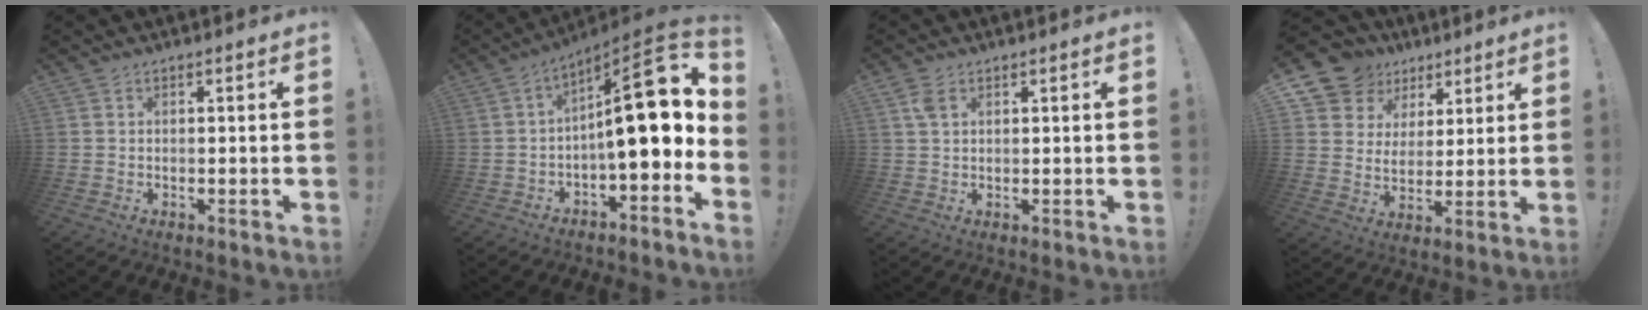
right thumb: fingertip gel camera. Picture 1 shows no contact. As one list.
[{"total": 18.1, "force": [1.3, 5.5, 17.2], "torque": [-0.248, 0.000, 0.020]}, {"total": 3.4, "force": [1.6, 2.0, 2.3], "torque": [-0.038, 0.000, 0.029]}, {"total": 11.2, "force": [6.4, 8.9, 2.2], "torque": [-0.041, -0.046, 0.131]}]